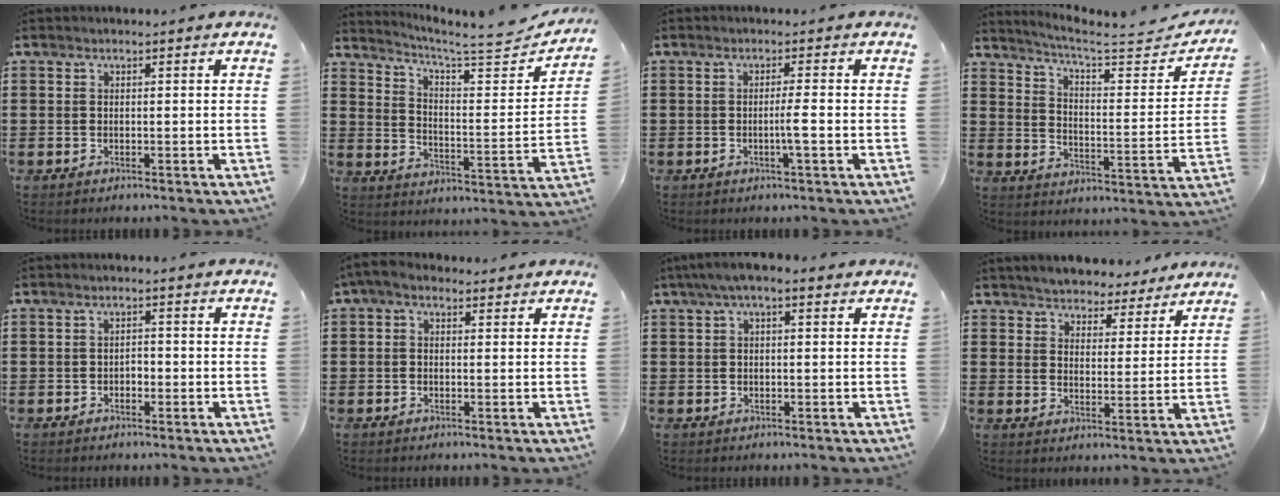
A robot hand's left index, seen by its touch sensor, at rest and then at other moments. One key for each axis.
{"total": 5.8, "fx": 5.1, "fy": 0.1, "fz": 2.7, "tx": -0.070, "ty": -0.042, "tz": 0.079}
{"total": 2.8, "fx": -0.6, "fy": -0.2, "fz": 2.8, "tx": -0.047, "ty": -0.005, "tz": -0.012}
{"total": 5.4, "fx": 4.6, "fy": 0.3, "fz": 2.8, "tx": -0.078, "ty": -0.031, "tz": 0.070}
{"total": 1.3, "fx": -0.5, "fy": 0.8, "fz": 0.8, "tx": -0.020, "ty": 0.002, "tz": -0.011}
{"total": 1.8, "fx": 0.6, "fy": 1.1, "fz": 1.4, "tx": -0.036, "ty": 0.003, "tz": 0.007}
{"total": 2.7, "fx": 0.9, "fy": 0.9, "fz": 2.4, "tx": -0.046, "ty": 0.006, "tz": 0.014}
{"total": 4.5, "fx": 4.4, "fy": 0.8, "fz": -0.4, "tx": -0.018, "ty": -0.023, "tz": 0.078}